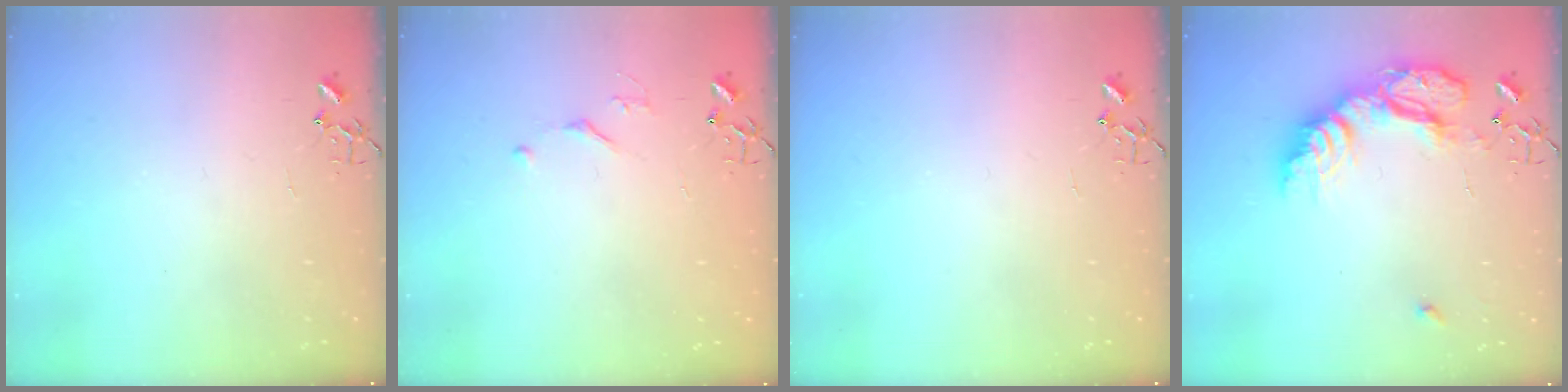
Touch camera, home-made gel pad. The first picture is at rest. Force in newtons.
{"total": 3.9, "press": 3.9, "slide": 0.5}
{"total": 0.0}
{"total": 18.8, "press": 18.7, "slide": 1.9}